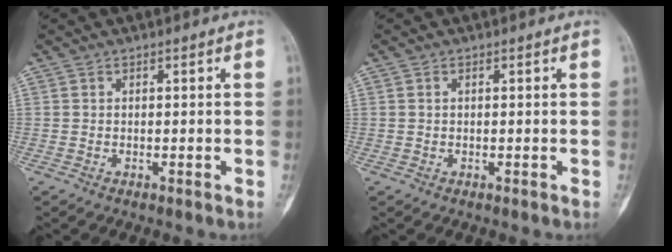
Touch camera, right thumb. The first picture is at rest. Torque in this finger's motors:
{"motor_torque": [-0.05, -0.38, 0.02, -0.13, -0.03]}